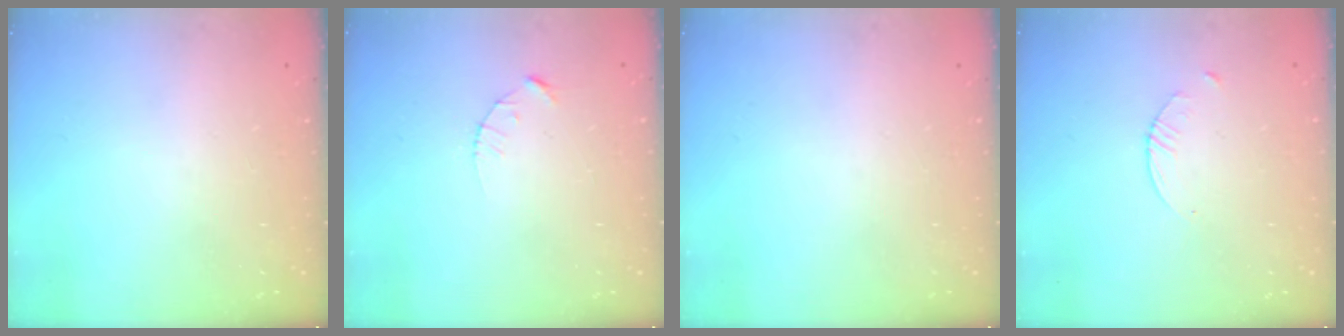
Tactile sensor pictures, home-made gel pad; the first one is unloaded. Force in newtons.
{"total": 2.1, "press": 2.1, "slide": 0.3}
{"total": 0.0}
{"total": 1.5, "press": 1.5, "slide": 0.2}